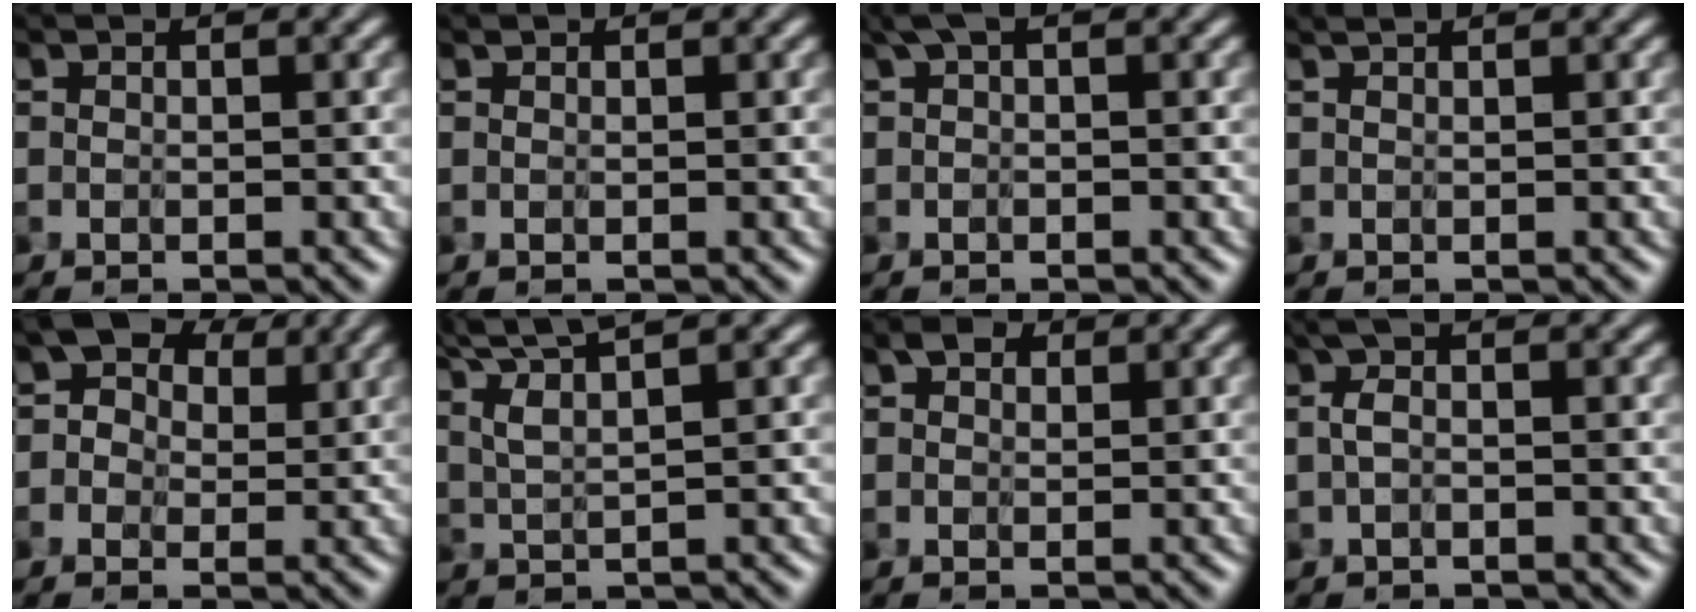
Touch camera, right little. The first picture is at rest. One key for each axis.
{"total": 0.0}
{"total": 1.4, "fx": 0.7, "fy": 0.5, "fz": 1.1, "tx": -0.021, "ty": 0.006, "tz": 0.013}
{"total": 1.0, "fx": 0.8, "fy": 0.2, "fz": 0.6, "tx": -0.005, "ty": 0.001, "tz": 0.002}
{"total": 4.1, "fx": 1.6, "fy": 3.1, "fz": 2.2, "tx": -0.027, "ty": 0.006, "tz": 0.011}
{"total": 5.7, "fx": 4.0, "fy": 1.1, "fz": 3.9, "tx": -0.069, "ty": 0.023, "tz": 0.051}
{"total": 1.5, "fx": 0.9, "fy": 1.0, "fz": 0.7, "tx": -0.013, "ty": 0.003, "tz": 0.015}
{"total": 1.8, "fx": 0.1, "fy": 0.6, "fz": 1.7, "tx": -0.037, "ty": 0.006, "tz": -0.001}